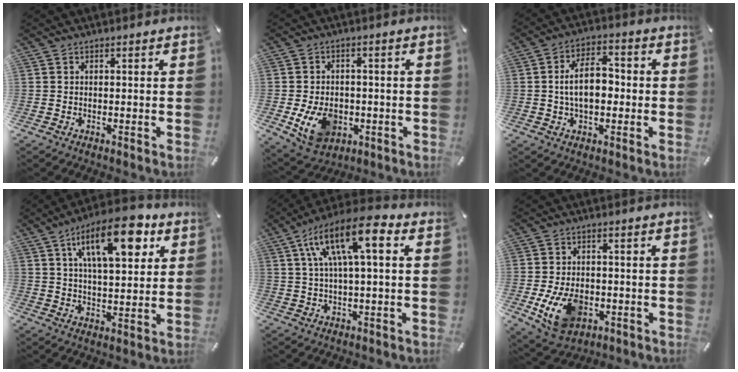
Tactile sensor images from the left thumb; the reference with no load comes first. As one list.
[{"total": 10.4, "force": [-2.7, 7.8, 6.3], "torque": [-0.124, 0.007, -0.045]}, {"total": 10.0, "force": [-0.4, 6.0, 7.9], "torque": [-0.138, 0.011, -0.009]}, {"total": 17.4, "force": [8.2, 7.6, 13.3], "torque": [-0.202, -0.023, 0.132]}, {"total": 14.1, "force": [4.3, 4.8, 12.6], "torque": [-0.238, 0.001, 0.073]}, {"total": 11.5, "force": [-3.1, 7.9, 7.7], "torque": [-0.157, 0.001, -0.055]}]